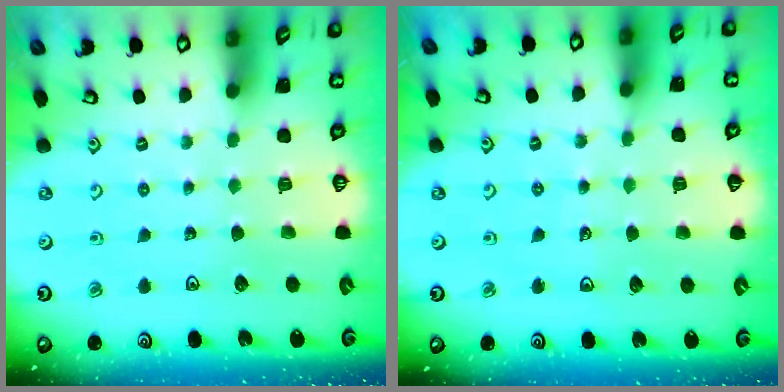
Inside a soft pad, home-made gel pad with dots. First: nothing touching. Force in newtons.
{"total": 5.0, "press": 4.6, "slide": 1.9}